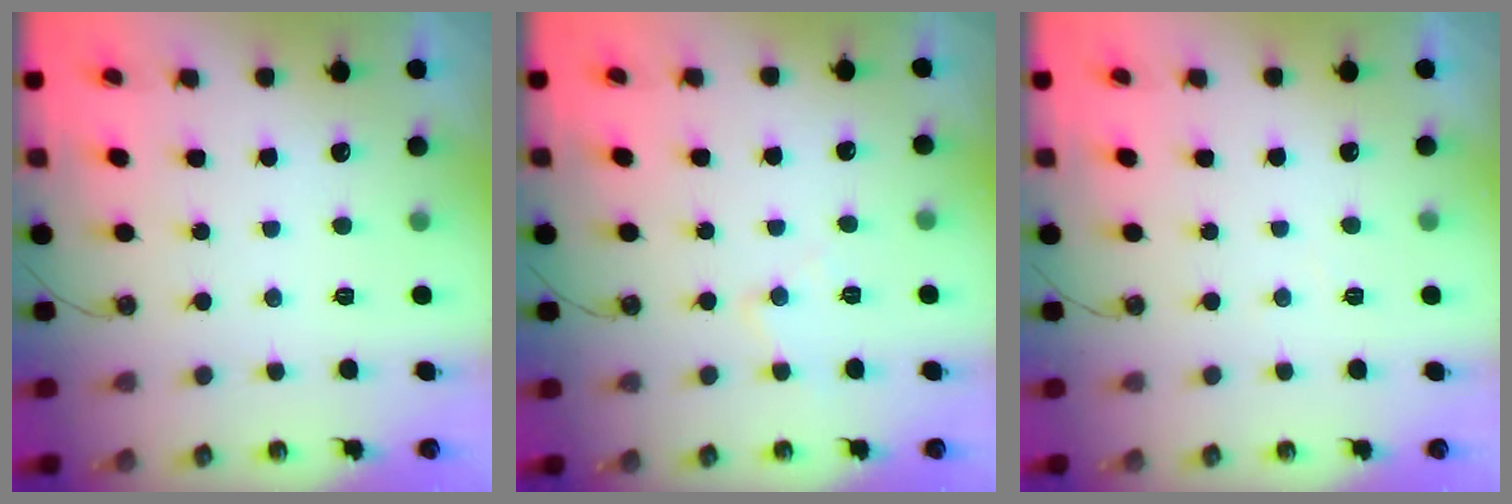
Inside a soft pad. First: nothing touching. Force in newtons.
{"total": 5.9, "press": 5.9, "slide": 0.9}
{"total": 2.9, "press": 2.9, "slide": 0.5}